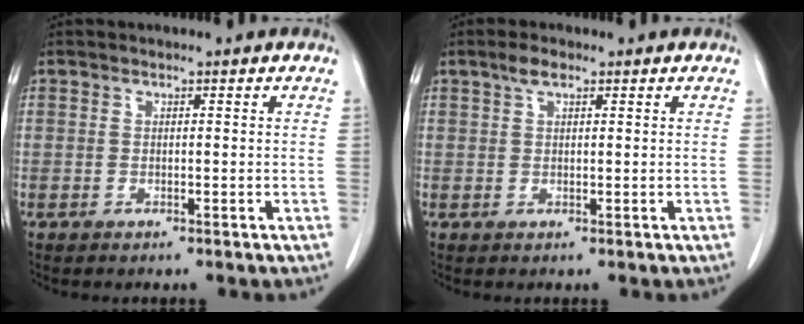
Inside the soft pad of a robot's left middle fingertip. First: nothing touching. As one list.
[{"total": 2.1, "force": [1.3, 0.7, 1.5], "torque": [-0.034, 0.007, 0.024]}]